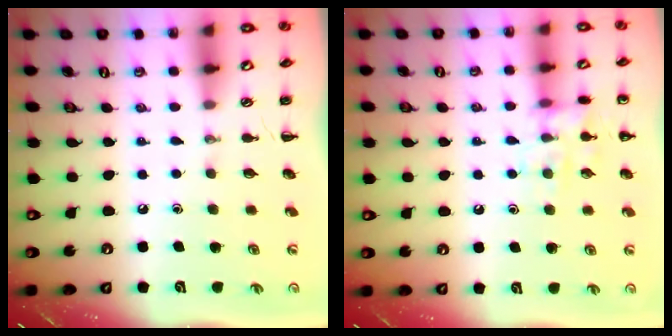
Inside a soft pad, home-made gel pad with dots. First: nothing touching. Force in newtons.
{"total": 11.5, "press": 11.4, "slide": 0.6}